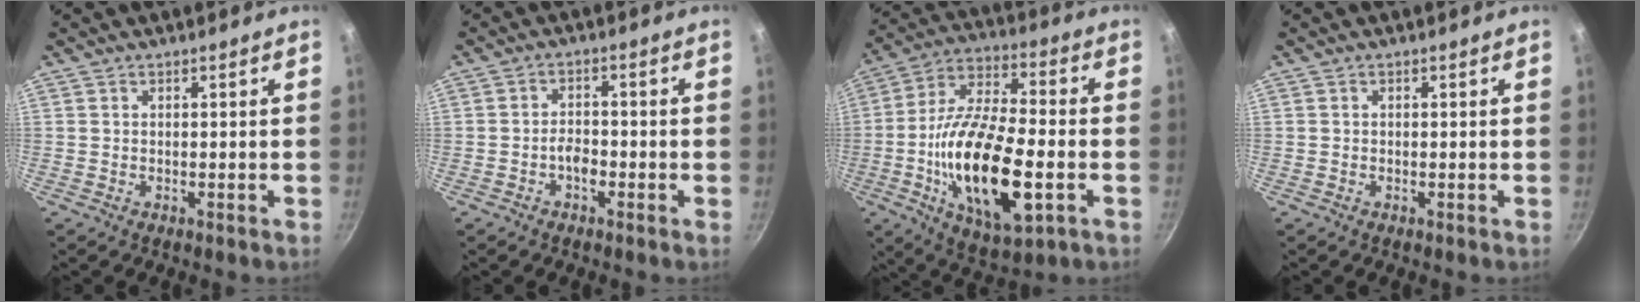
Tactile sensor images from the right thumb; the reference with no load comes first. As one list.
[{"total": 2.8, "force": [-1.5, 1.5, 1.9], "torque": [-0.024, 0.018, -0.029]}, {"total": 22.5, "force": [-5.1, 9.1, 20.0], "torque": [-0.367, 0.017, -0.096]}, {"total": 0.0}]